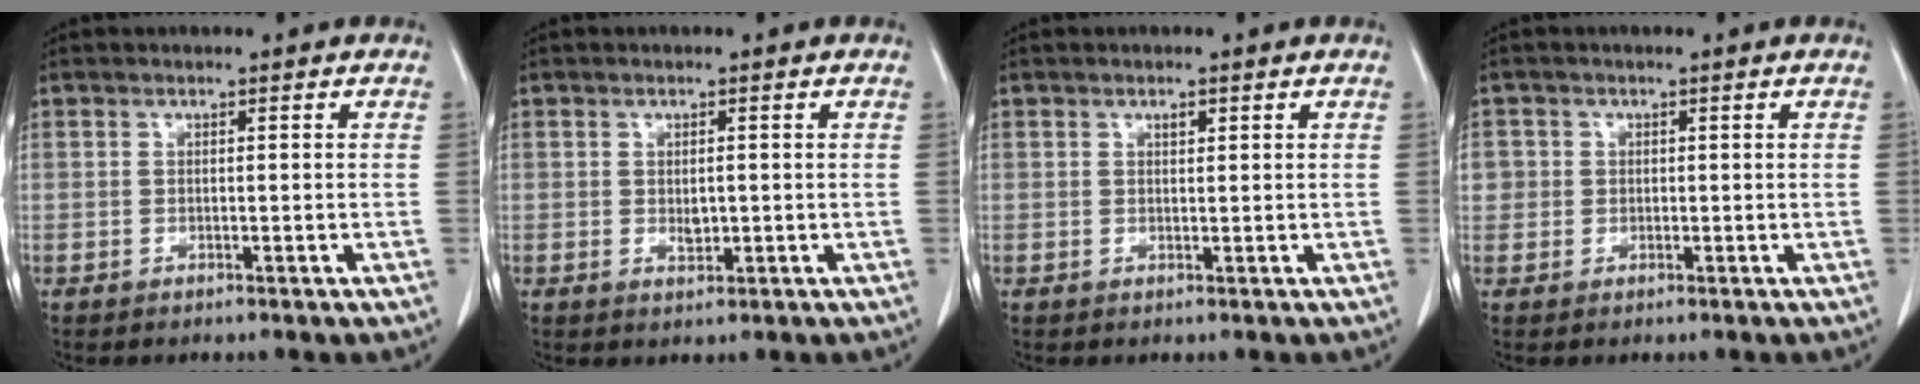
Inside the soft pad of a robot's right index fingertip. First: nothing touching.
{"total": 1.8, "force": [0.0, 0.9, 1.5], "torque": [-0.026, -0.004, 0.004]}
{"total": 0.9, "force": [0.5, 0.4, 0.6], "torque": [-0.010, -0.002, 0.008]}
{"total": 2.7, "force": [0.4, 2.6, 0.3], "torque": [0.007, 0.005, 0.007]}